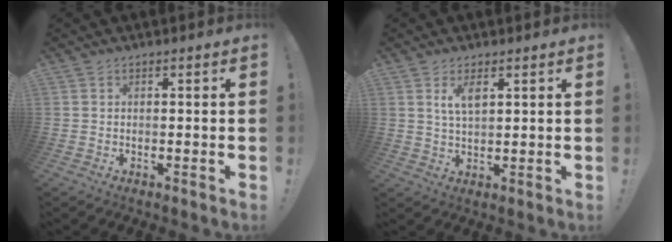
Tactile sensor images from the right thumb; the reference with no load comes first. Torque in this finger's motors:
{"motor_torque": [0.22, 0.05, 0.23, -0.12, 0.00]}